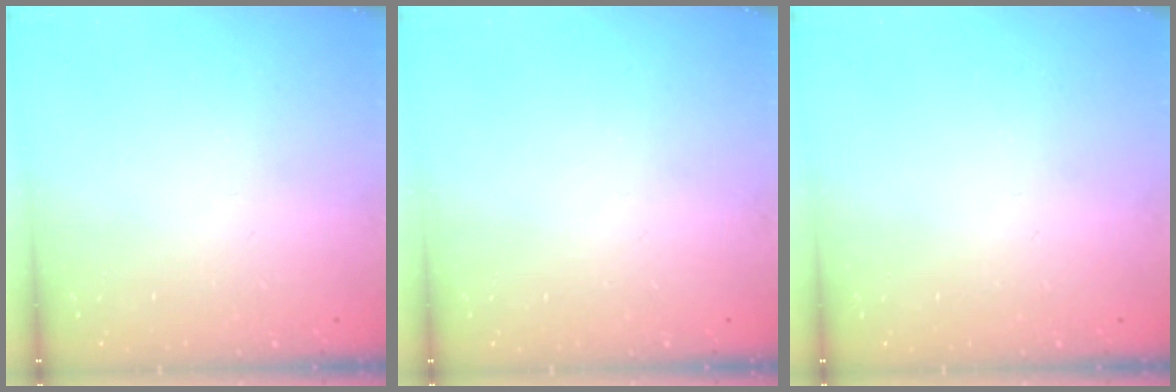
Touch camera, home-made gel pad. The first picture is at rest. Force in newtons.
{"total": 0.0}
{"total": 0.0}